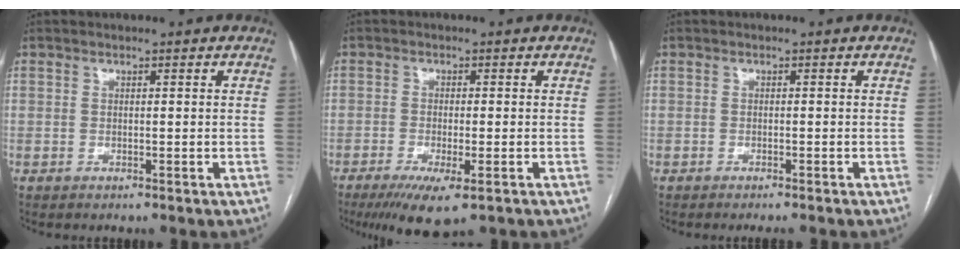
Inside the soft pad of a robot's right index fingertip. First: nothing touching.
{"total": 7.3, "force": [-4.3, 1.3, 5.7], "torque": [-0.095, -0.020, -0.067]}
{"total": 2.5, "force": [-2.2, 0.1, 1.0], "torque": [-0.010, -0.004, -0.029]}